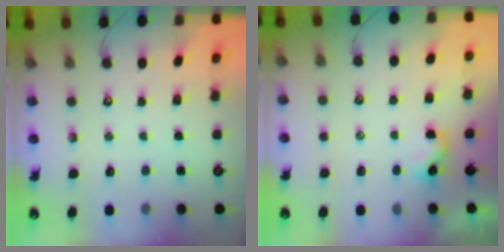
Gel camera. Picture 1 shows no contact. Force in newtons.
{"total": 1.5, "press": 1.5, "slide": 0.2}